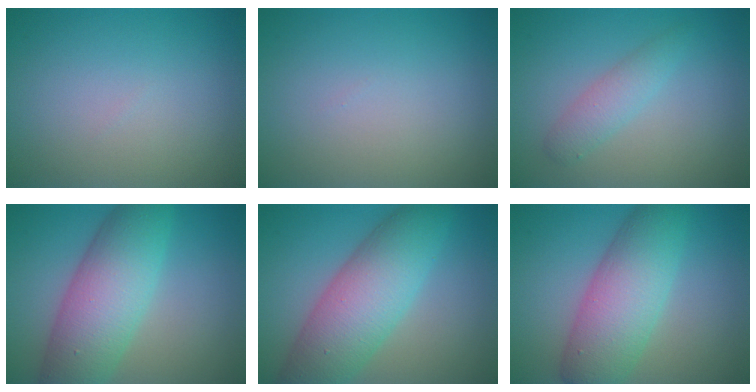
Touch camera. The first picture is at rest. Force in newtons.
{"total": 0.0}
{"total": 2.2, "press": 2.2, "slide": 0.1}
{"total": 8.7, "press": 8.7, "slide": 0.2}
{"total": 8.9, "press": 8.9, "slide": 0.2}
{"total": 7.6, "press": 7.6, "slide": 0.1}